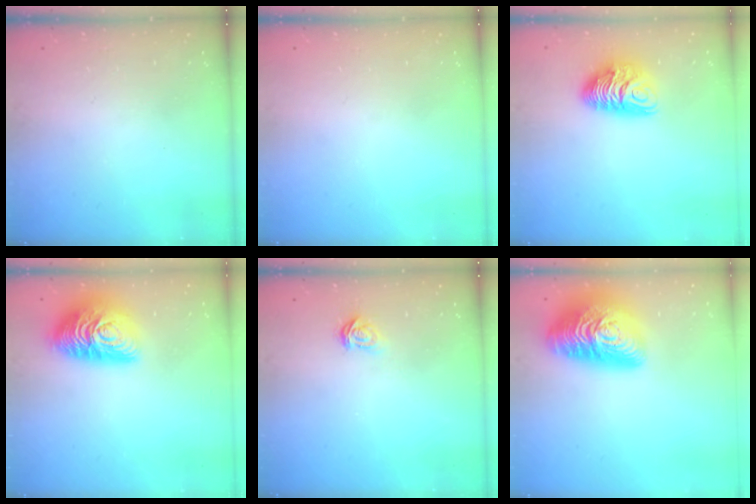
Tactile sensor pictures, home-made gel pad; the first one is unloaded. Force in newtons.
{"total": 0.0}
{"total": 9.6, "press": 9.6, "slide": 0.5}
{"total": 16.9, "press": 16.9, "slide": 1.1}
{"total": 2.8, "press": 2.7, "slide": 0.3}
{"total": 26.8, "press": 26.8, "slide": 0.9}